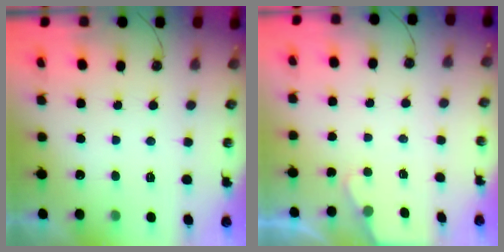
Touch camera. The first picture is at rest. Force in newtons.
{"total": 1.5, "press": 1.5, "slide": 0.3}